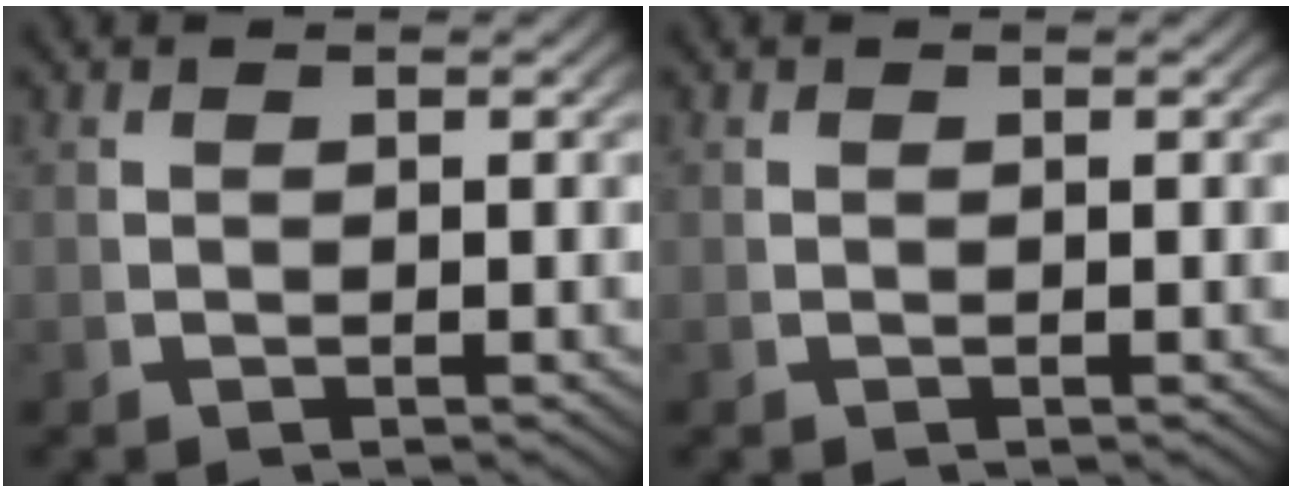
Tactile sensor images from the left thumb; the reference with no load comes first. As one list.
[{"total": 0.0}]